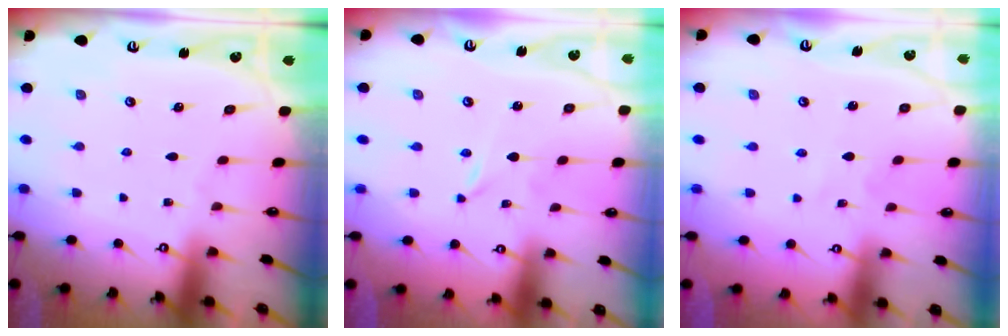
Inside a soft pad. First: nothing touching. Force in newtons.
{"total": 0.0}
{"total": 2.5, "press": 2.5, "slide": 0.3}